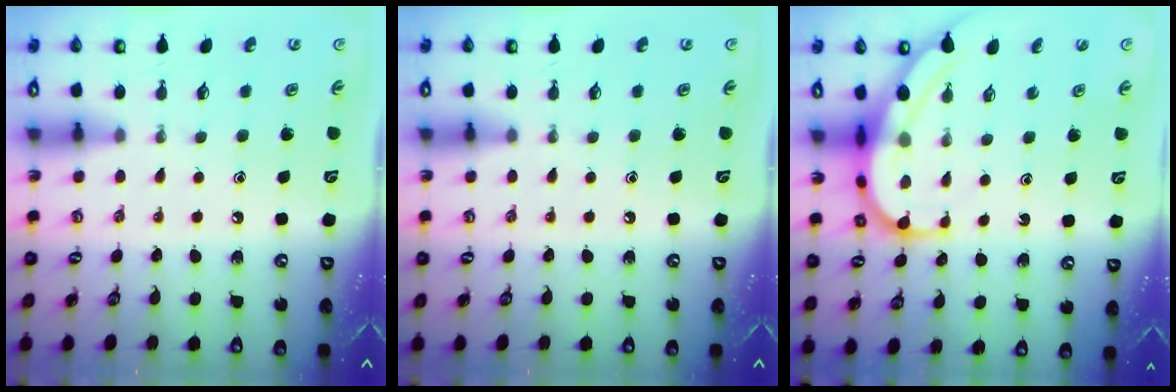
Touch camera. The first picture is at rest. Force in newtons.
{"total": 0.0}
{"total": 8.4, "press": 8.4, "slide": 0.8}